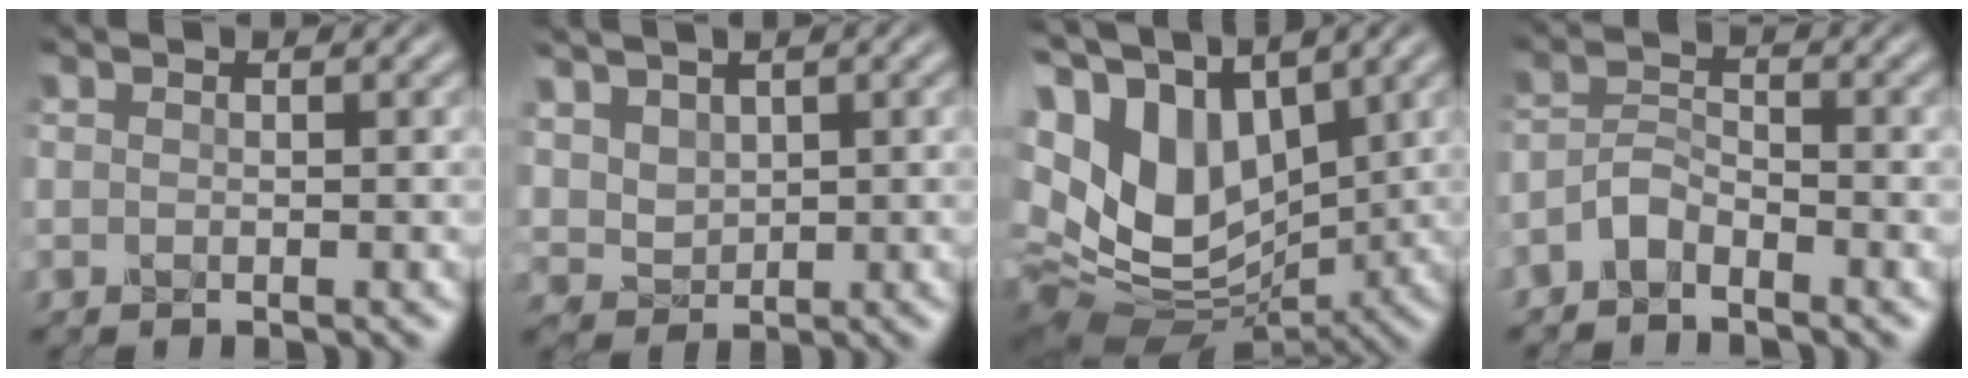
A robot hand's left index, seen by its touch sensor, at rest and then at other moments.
{"total": 2.3, "force": [1.5, 1.5, 0.8], "torque": [-0.026, -0.010, 0.044]}
{"total": 15.3, "force": [3.8, 10.3, 10.6], "torque": [-0.235, 0.002, 0.090]}
{"total": 2.0, "force": [-1.7, 0.7, 1.0], "torque": [-0.022, 0.011, -0.041]}